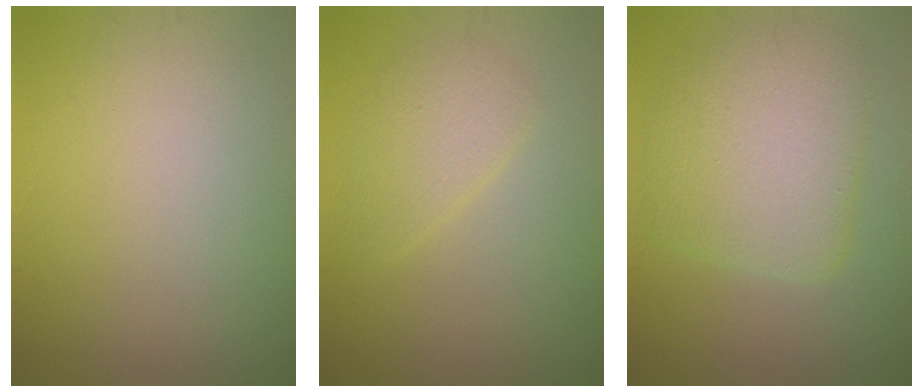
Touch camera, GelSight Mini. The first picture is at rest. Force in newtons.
{"total": 2.3, "press": 2.3, "slide": 0.2}
{"total": 6.4, "press": 6.4, "slide": 0.2}